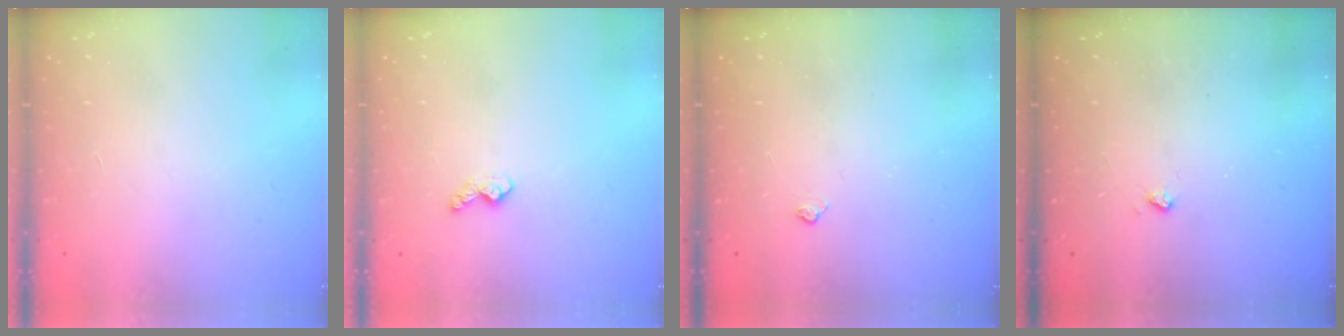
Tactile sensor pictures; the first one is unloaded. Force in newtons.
{"total": 4.2, "press": 4.1, "slide": 0.6}
{"total": 2.7, "press": 2.7, "slide": 0.6}
{"total": 3.5, "press": 3.5, "slide": 0.6}